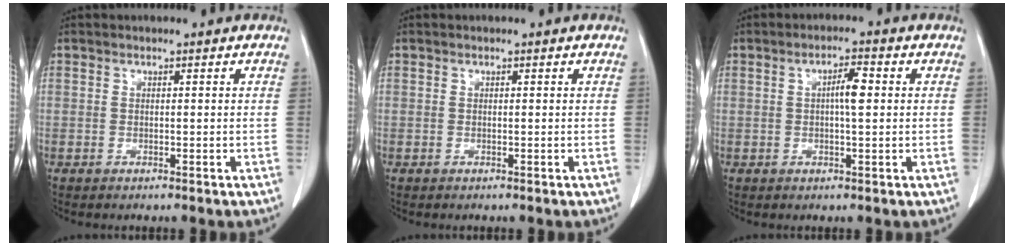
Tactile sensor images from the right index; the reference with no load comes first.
{"total": 0.0}
{"total": 3.6, "force": [0.5, 0.5, 3.6], "torque": [-0.062, 0.005, 0.006]}